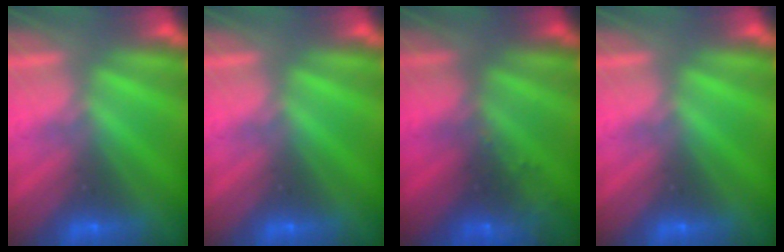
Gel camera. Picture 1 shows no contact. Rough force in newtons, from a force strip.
{"total": 0.0}
{"total": 8.5}
{"total": 0.0}